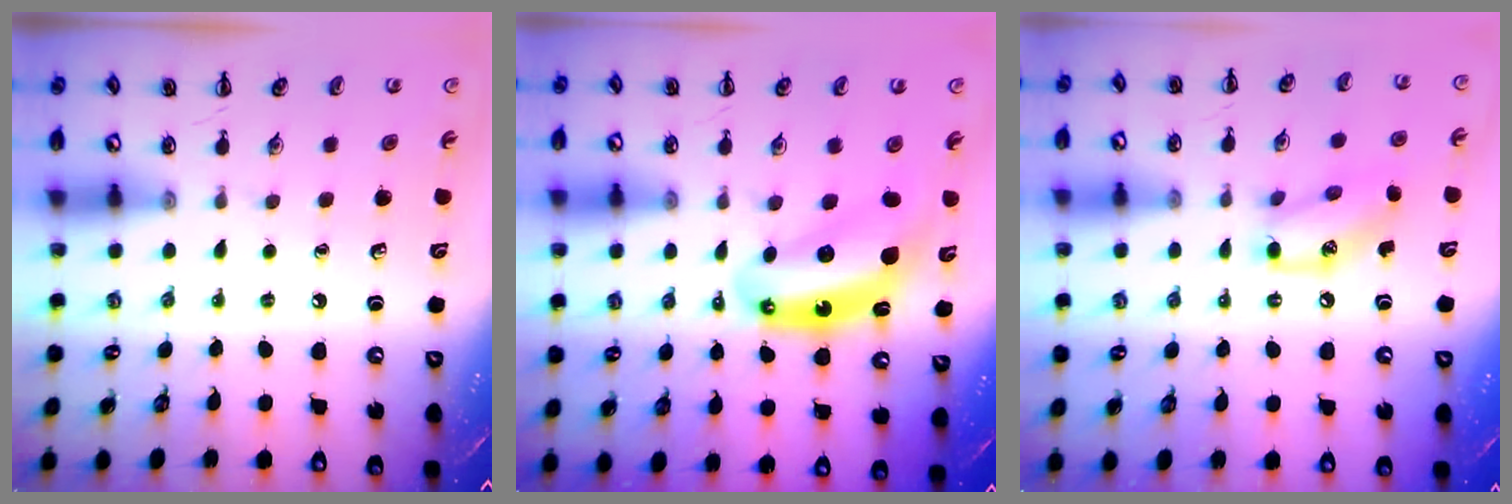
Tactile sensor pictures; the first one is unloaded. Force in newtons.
{"total": 7.6, "press": 7.3, "slide": 2.0}
{"total": 11.7, "press": 11.6, "slide": 1.8}